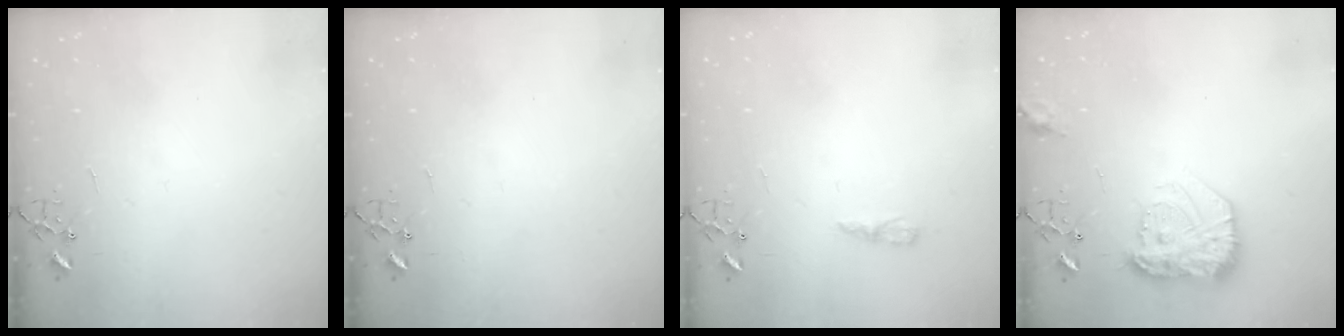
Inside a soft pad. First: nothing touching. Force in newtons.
{"total": 0.0}
{"total": 5.0, "press": 4.9, "slide": 0.6}
{"total": 16.6, "press": 16.6, "slide": 0.9}